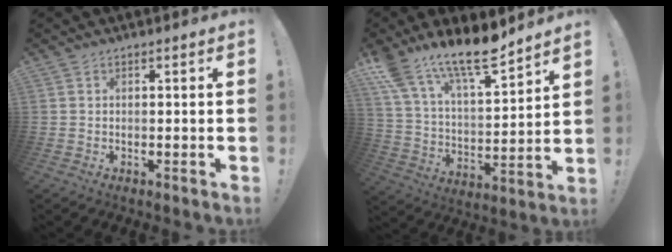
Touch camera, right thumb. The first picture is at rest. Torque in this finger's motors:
{"motor_torque": [0.74, 1.64, 0.35, 0.34, 0.12]}